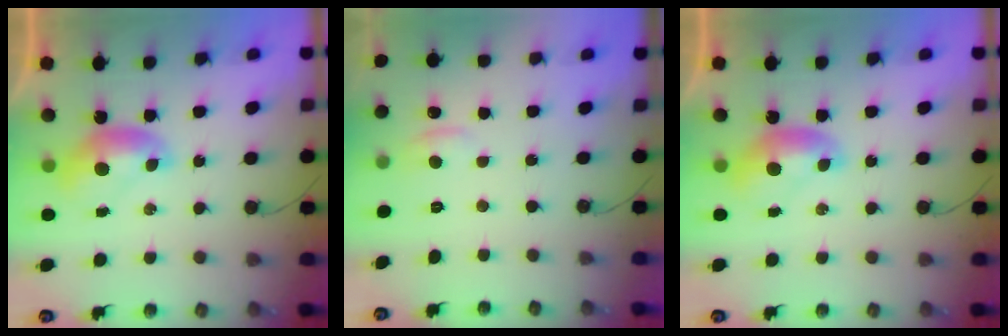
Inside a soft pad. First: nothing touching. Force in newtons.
{"total": 1.1, "press": 0.7, "slide": 0.9}
{"total": 0.0}